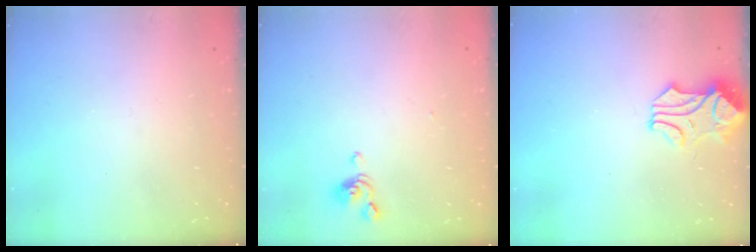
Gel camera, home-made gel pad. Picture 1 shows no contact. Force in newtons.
{"total": 0.8, "press": 0.6, "slide": 0.5}
{"total": 0.5, "press": 0.5, "slide": 0.1}